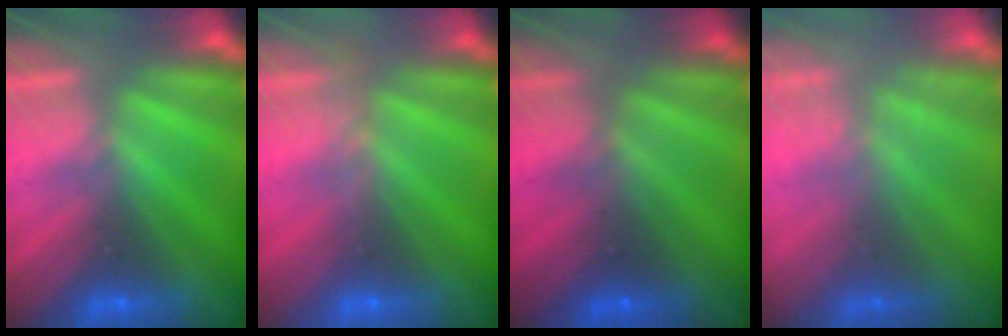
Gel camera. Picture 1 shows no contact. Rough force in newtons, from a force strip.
{"total": 3.4}
{"total": 1.8}
{"total": 2.3}